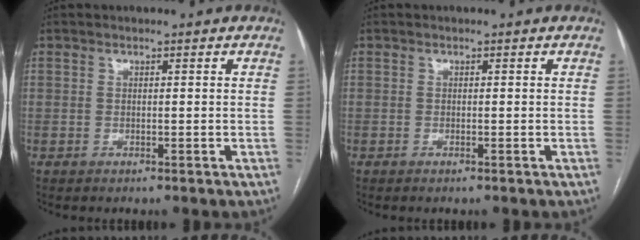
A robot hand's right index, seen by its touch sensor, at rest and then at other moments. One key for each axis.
{"total": 0.0}